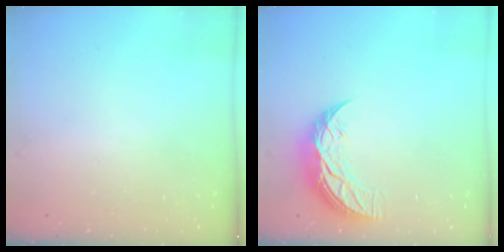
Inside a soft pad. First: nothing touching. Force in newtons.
{"total": 9.0, "press": 9.0, "slide": 0.8}